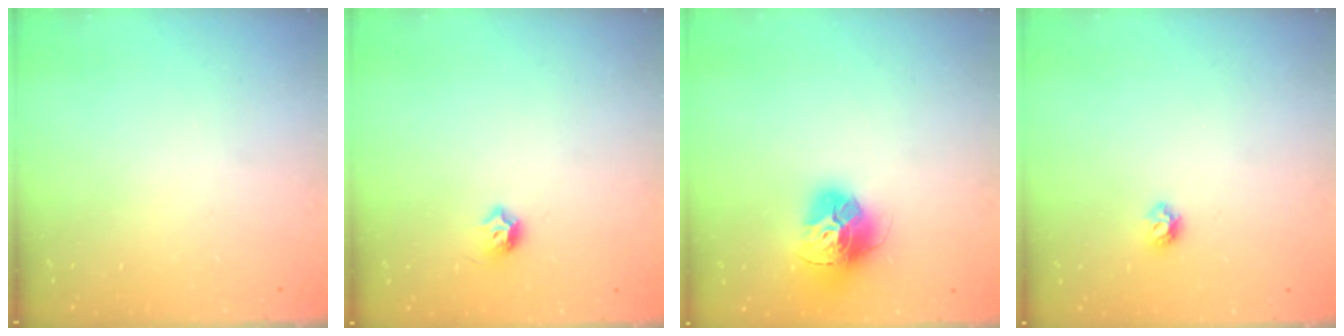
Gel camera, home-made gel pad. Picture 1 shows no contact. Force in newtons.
{"total": 5.9, "press": 5.8, "slide": 0.9}
{"total": 14.8, "press": 14.8, "slide": 1.6}
{"total": 4.9, "press": 4.8, "slide": 0.9}